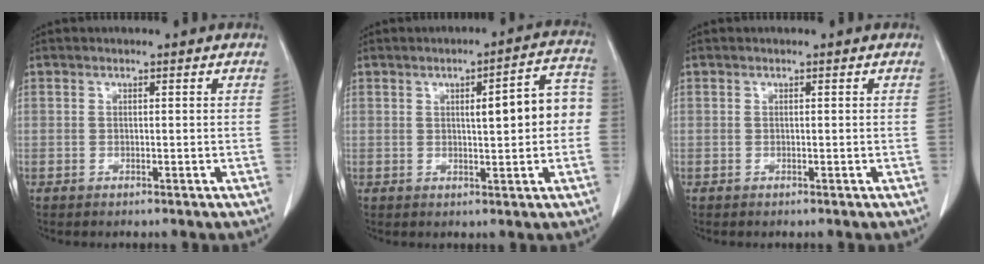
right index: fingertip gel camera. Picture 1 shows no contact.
{"total": 8.4, "force": [0.5, 1.7, 8.2], "torque": [-0.106, 0.028, 0.006]}
{"total": 0.0}